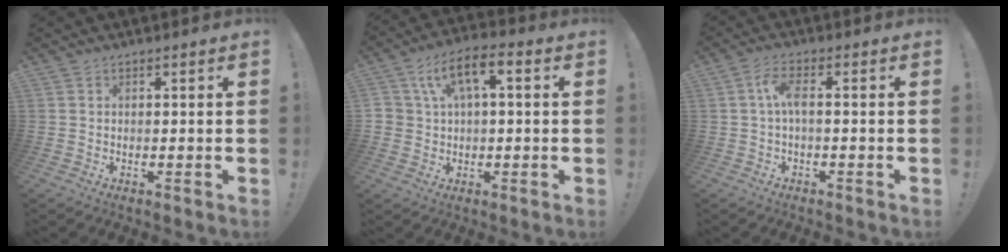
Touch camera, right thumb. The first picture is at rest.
{"total": 9.3, "force": [2.6, 5.5, 7.1], "torque": [-0.115, 0.004, 0.049]}
{"total": 5.6, "force": [0.2, 1.6, 5.4], "torque": [-0.114, 0.005, 0.003]}